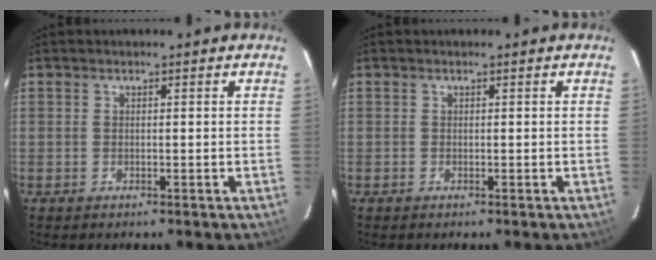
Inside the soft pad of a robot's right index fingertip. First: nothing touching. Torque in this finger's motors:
{"motor_torque": [0.10, 0.02, 0.10, 0.01]}